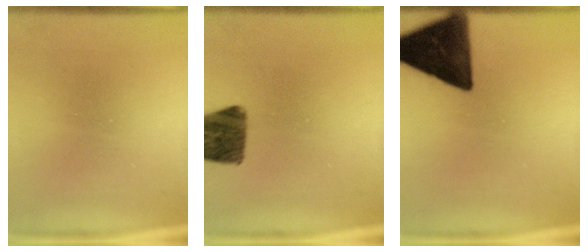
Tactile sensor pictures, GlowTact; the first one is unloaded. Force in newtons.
{"total": 10.9}
{"total": 15.2}